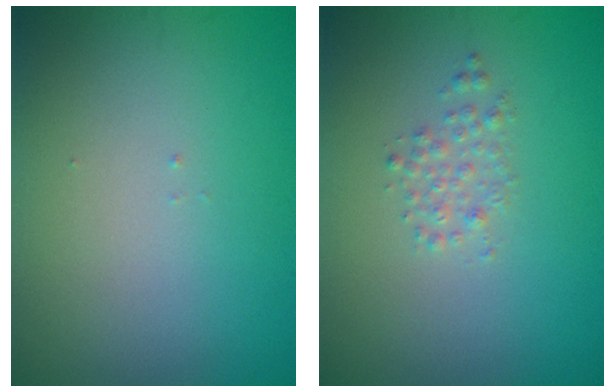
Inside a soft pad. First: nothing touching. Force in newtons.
{"total": 1.4, "press": 1.4, "slide": 0.0}